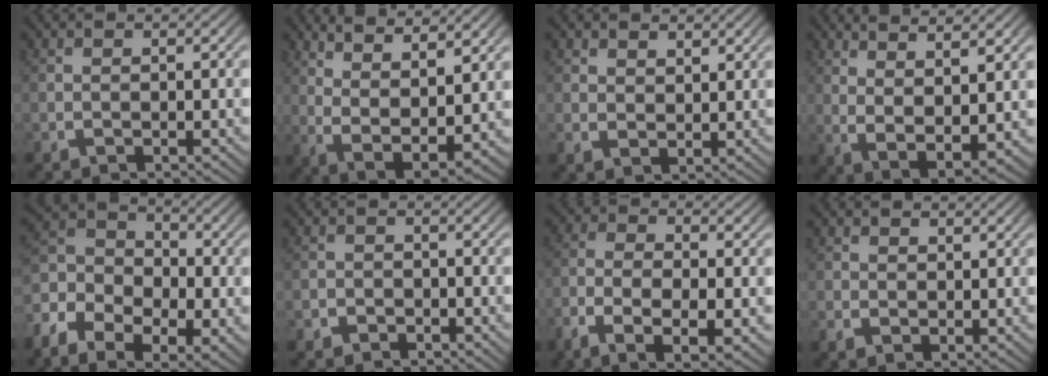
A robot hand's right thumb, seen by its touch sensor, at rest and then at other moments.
{"total": 7.8, "force": [1.0, 4.8, 6.2], "torque": [-0.132, -0.037, 0.036]}
{"total": 1.9, "force": [1.7, 0.7, 0.6], "torque": [-0.004, -0.004, 0.038]}
{"total": 6.7, "force": [1.2, 3.5, 5.6], "torque": [-0.117, -0.026, 0.038]}
{"total": 8.5, "force": [-0.1, 6.4, 5.7], "torque": [-0.103, -0.013, -0.013]}
{"total": 1.5, "force": [-1.1, 1.1, 0.0], "torque": [0.003, -0.006, -0.021]}
{"total": 6.1, "force": [-2.1, 2.7, 5.1], "torque": [-0.109, -0.019, -0.028]}
{"total": 1.1, "force": [0.8, 0.6, 0.4], "torque": [-0.004, -0.005, 0.021]}